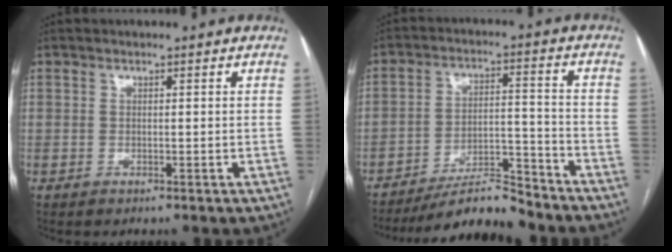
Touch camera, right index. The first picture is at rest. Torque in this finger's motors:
{"motor_torque": [-0.06, -0.10, -0.27, -0.10]}